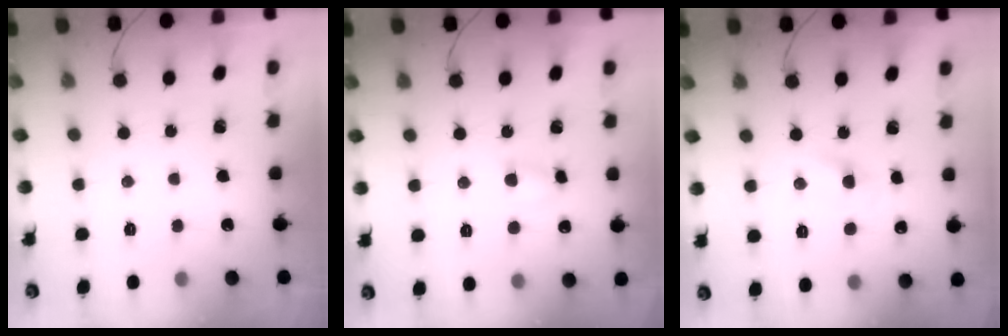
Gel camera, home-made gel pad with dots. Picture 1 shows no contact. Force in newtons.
{"total": 4.0, "press": 3.7, "slide": 1.3}
{"total": 1.6, "press": 1.4, "slide": 0.8}